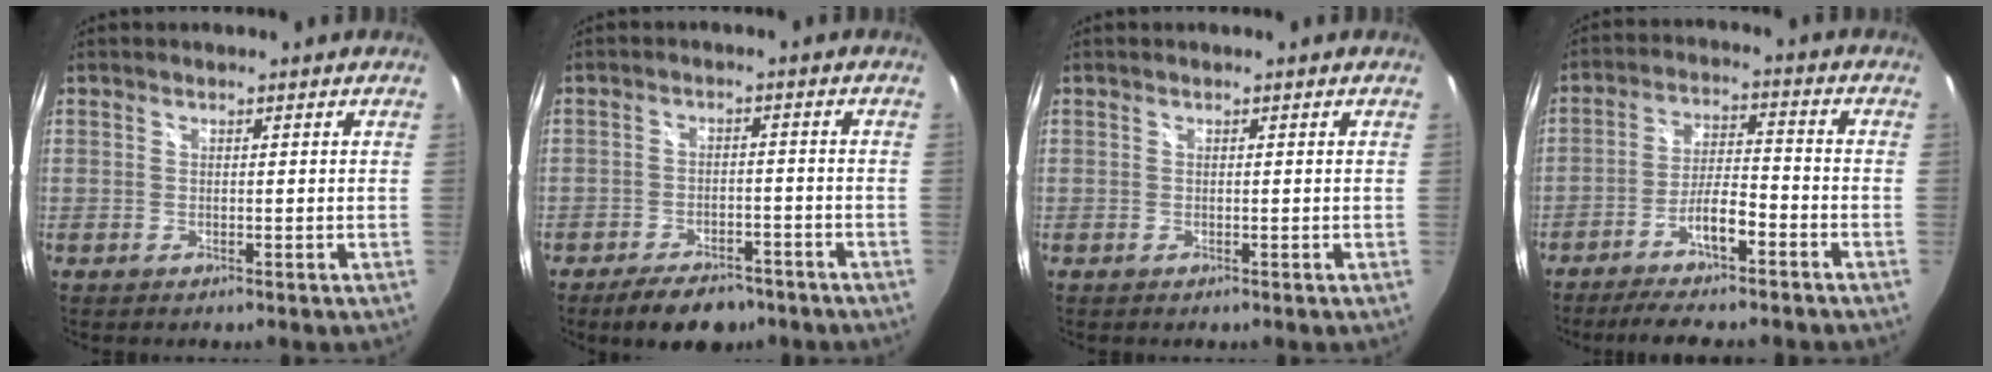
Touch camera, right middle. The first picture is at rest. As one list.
[{"total": 9.1, "force": [-7.0, 4.1, 4.2], "torque": [-0.095, 0.000, -0.101]}, {"total": 0.0}, {"total": 10.3, "force": [-7.9, 1.5, 6.4], "torque": [-0.135, 0.002, -0.131]}]